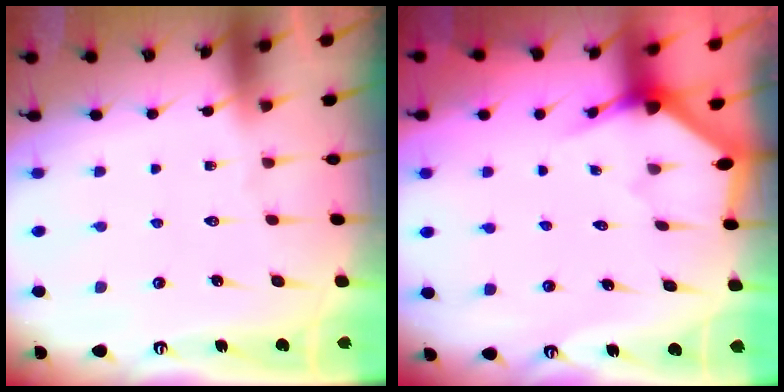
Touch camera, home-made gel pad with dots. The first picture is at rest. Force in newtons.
{"total": 2.9, "press": 2.9, "slide": 0.2}